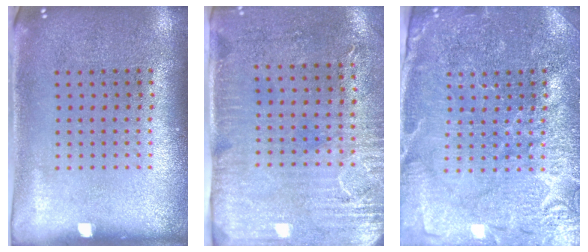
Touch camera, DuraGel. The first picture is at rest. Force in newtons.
{"total": 2.9, "press": 2.4, "slide": 1.6}
{"total": 3.8, "press": 3.7, "slide": 1.0}